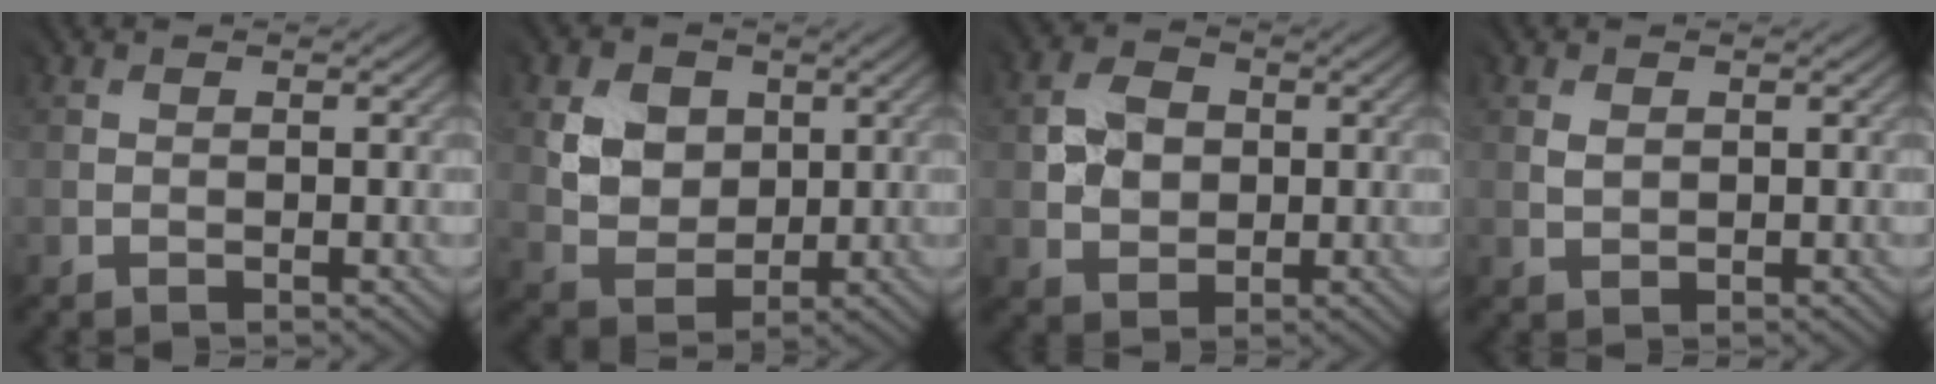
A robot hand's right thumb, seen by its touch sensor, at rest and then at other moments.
{"total": 5.3, "force": [2.1, 4.6, 1.8], "torque": [-0.056, -0.003, 0.034]}
{"total": 4.2, "force": [0.9, 3.8, 1.7], "torque": [-0.037, 0.006, 0.013]}
{"total": 1.2, "force": [0.8, 0.9, 0.0], "torque": [-0.003, -0.001, 0.019]}